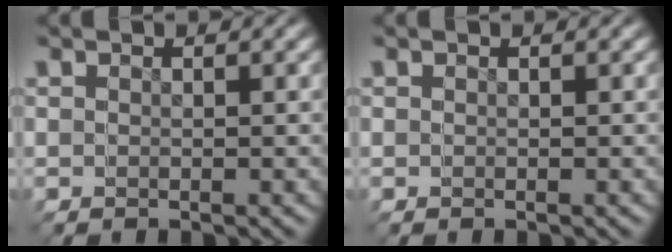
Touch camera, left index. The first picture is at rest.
{"total": 0.0}